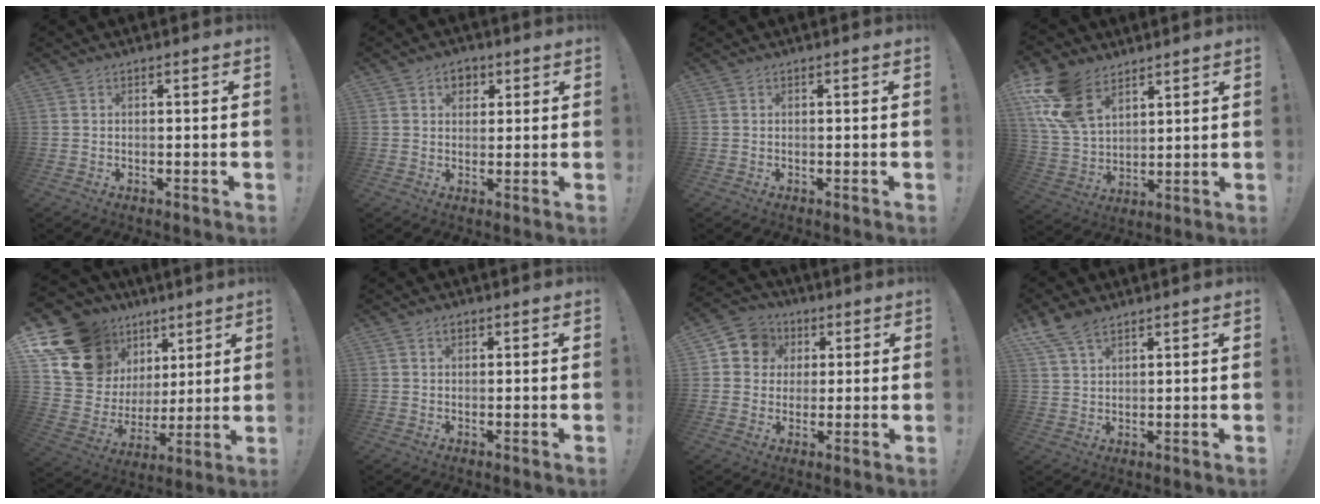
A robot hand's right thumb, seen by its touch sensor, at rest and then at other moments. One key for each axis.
{"total": 4.8, "fx": 1.9, "fy": 3.8, "fz": 2.1, "tx": -0.026, "ty": 0.001, "tz": 0.034}
{"total": 0.0}
{"total": 16.7, "fx": 9.6, "fy": 10.3, "fz": 9.0, "tx": -0.182, "ty": -0.046, "tz": 0.184}
{"total": 19.5, "fx": 11.6, "fy": 13.8, "fz": 7.5, "tx": -0.131, "ty": -0.075, "tz": 0.250}
{"total": 1.4, "fx": 0.8, "fy": 0.9, "fz": 0.7, "tx": -0.015, "ty": 0.003, "tz": 0.015}
{"total": 8.7, "fx": 2.1, "fy": 8.1, "fz": 2.4, "tx": -0.037, "ty": 0.000, "tz": 0.044}
{"total": 7.3, "fx": 5.4, "fy": 3.4, "fz": 3.6, "tx": -0.068, "ty": -0.021, "tz": 0.106}